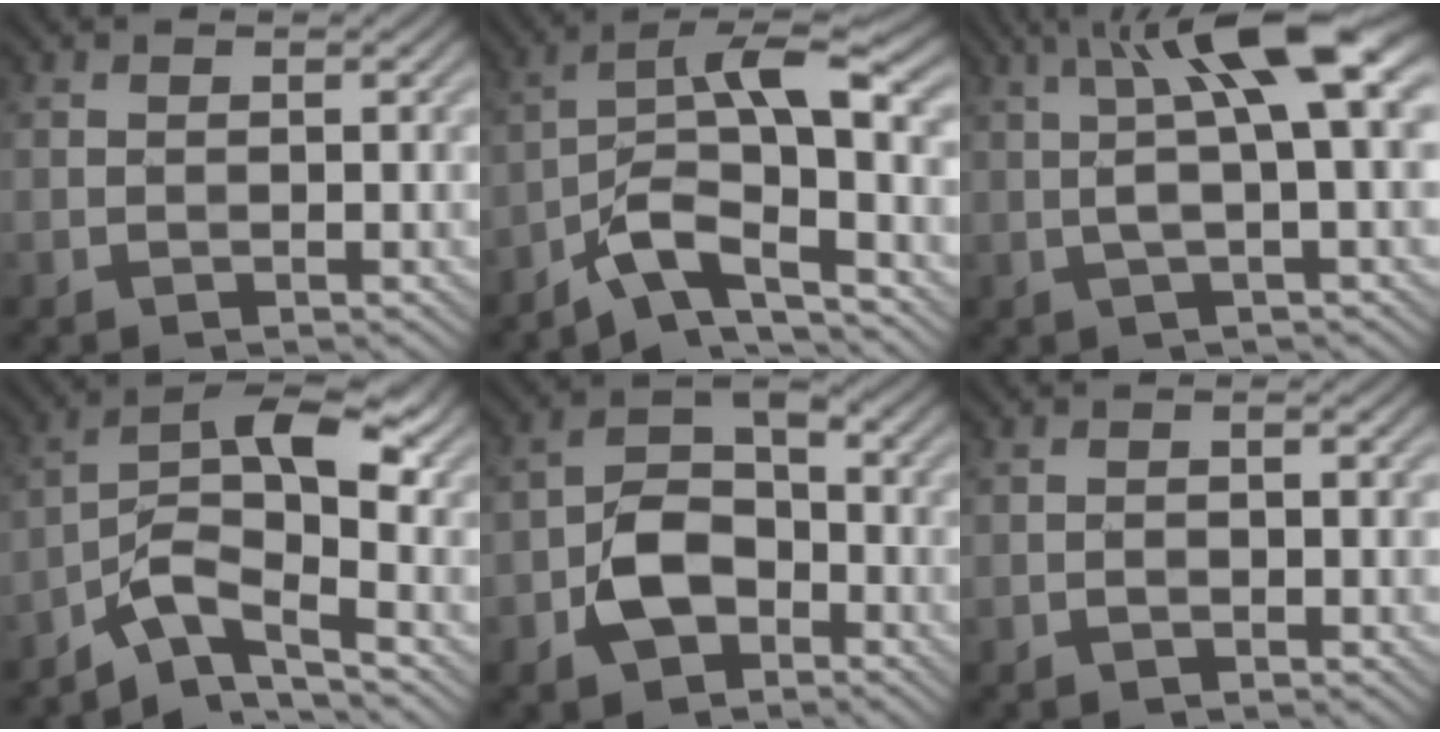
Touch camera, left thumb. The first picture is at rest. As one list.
[{"total": 9.5, "force": [-3.6, 2.8, 8.3], "torque": [-0.145, 0.009, -0.078]}, {"total": 10.2, "force": [2.8, 2.2, 9.6], "torque": [-0.165, 0.021, 0.042]}, {"total": 7.9, "force": [-3.4, 2.9, 6.5], "torque": [-0.106, 0.010, -0.078]}, {"total": 7.2, "force": [-3.2, 4.7, 4.4], "torque": [-0.081, 0.004, -0.070]}, {"total": 0.8, "force": [-0.4, 0.3, 0.7], "torque": [-0.012, 0.001, -0.007]}]